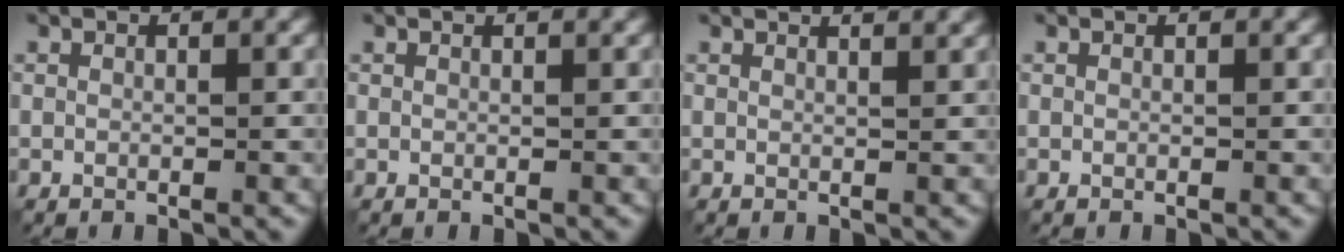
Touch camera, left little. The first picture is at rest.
{"total": 0.9, "force": [0.7, 0.2, 0.6], "torque": [-0.003, 0.002, 0.005]}
{"total": 3.6, "force": [2.8, 1.3, 1.8], "torque": [0.000, 0.018, 0.004]}
{"total": 0.0}